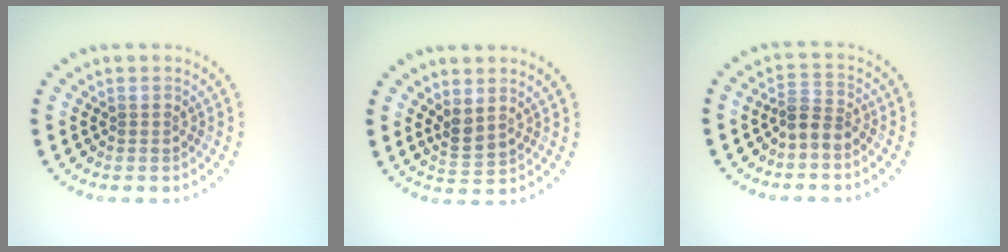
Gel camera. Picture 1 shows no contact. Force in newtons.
{"total": 1.9, "press": 1.6, "slide": 1.0}
{"total": 2.4, "press": 1.8, "slide": 1.6}